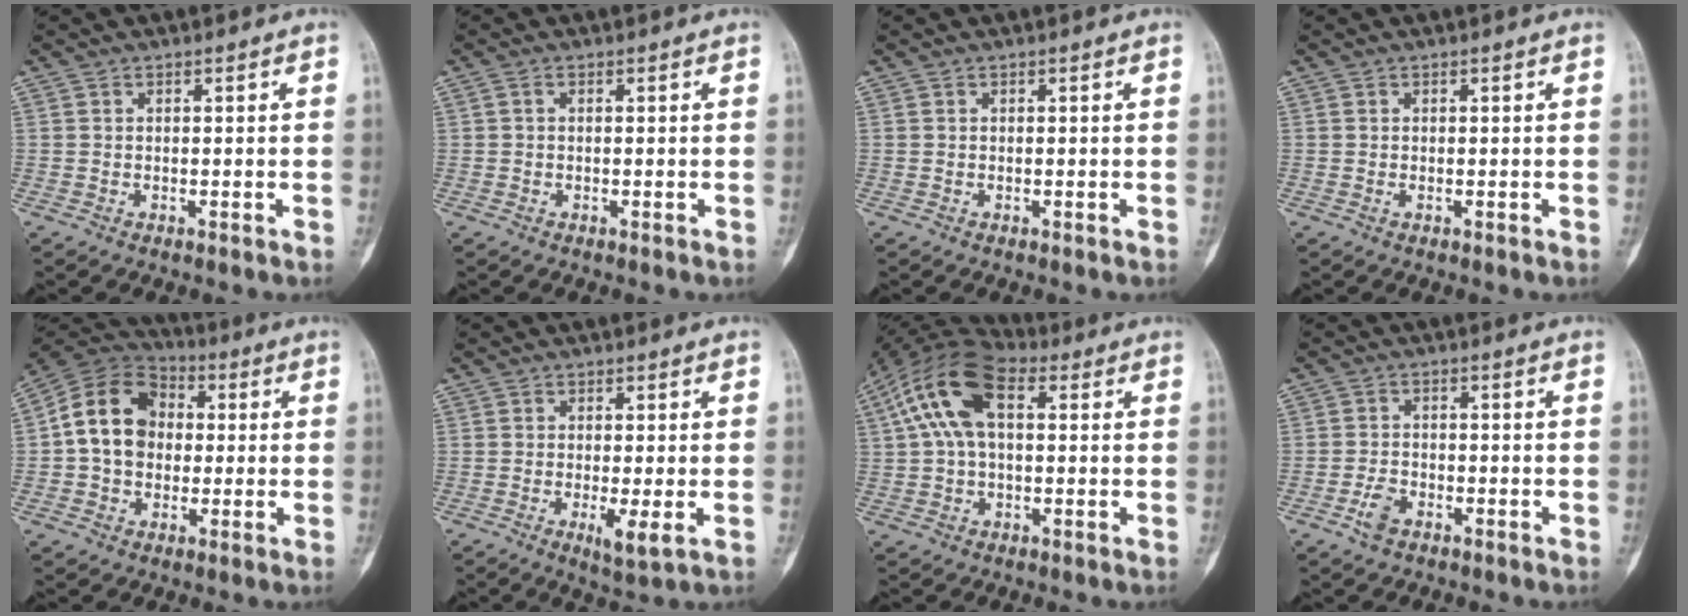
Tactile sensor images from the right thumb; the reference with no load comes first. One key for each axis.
{"total": 0.6, "fx": 0.1, "fy": 0.4, "fz": 0.5, "tx": -0.011, "ty": 0.003, "tz": 0.001}
{"total": 0.0}
{"total": 0.0}
{"total": 13.9, "fx": 0.6, "fy": 11.0, "fz": 8.5, "tx": -0.130, "ty": 0.029, "tz": 0.001}
{"total": 3.8, "fx": -0.8, "fy": 0.6, "fz": 3.7, "tx": -0.071, "ty": -0.014, "tz": -0.013}
{"total": 13.7, "fx": 3.5, "fy": 7.6, "fz": 10.8, "tx": -0.214, "ty": 0.035, "tz": 0.059}
{"total": 3.4, "fx": -1.9, "fy": 2.0, "fz": 2.0, "tx": -0.038, "ty": 0.010, "tz": -0.034}